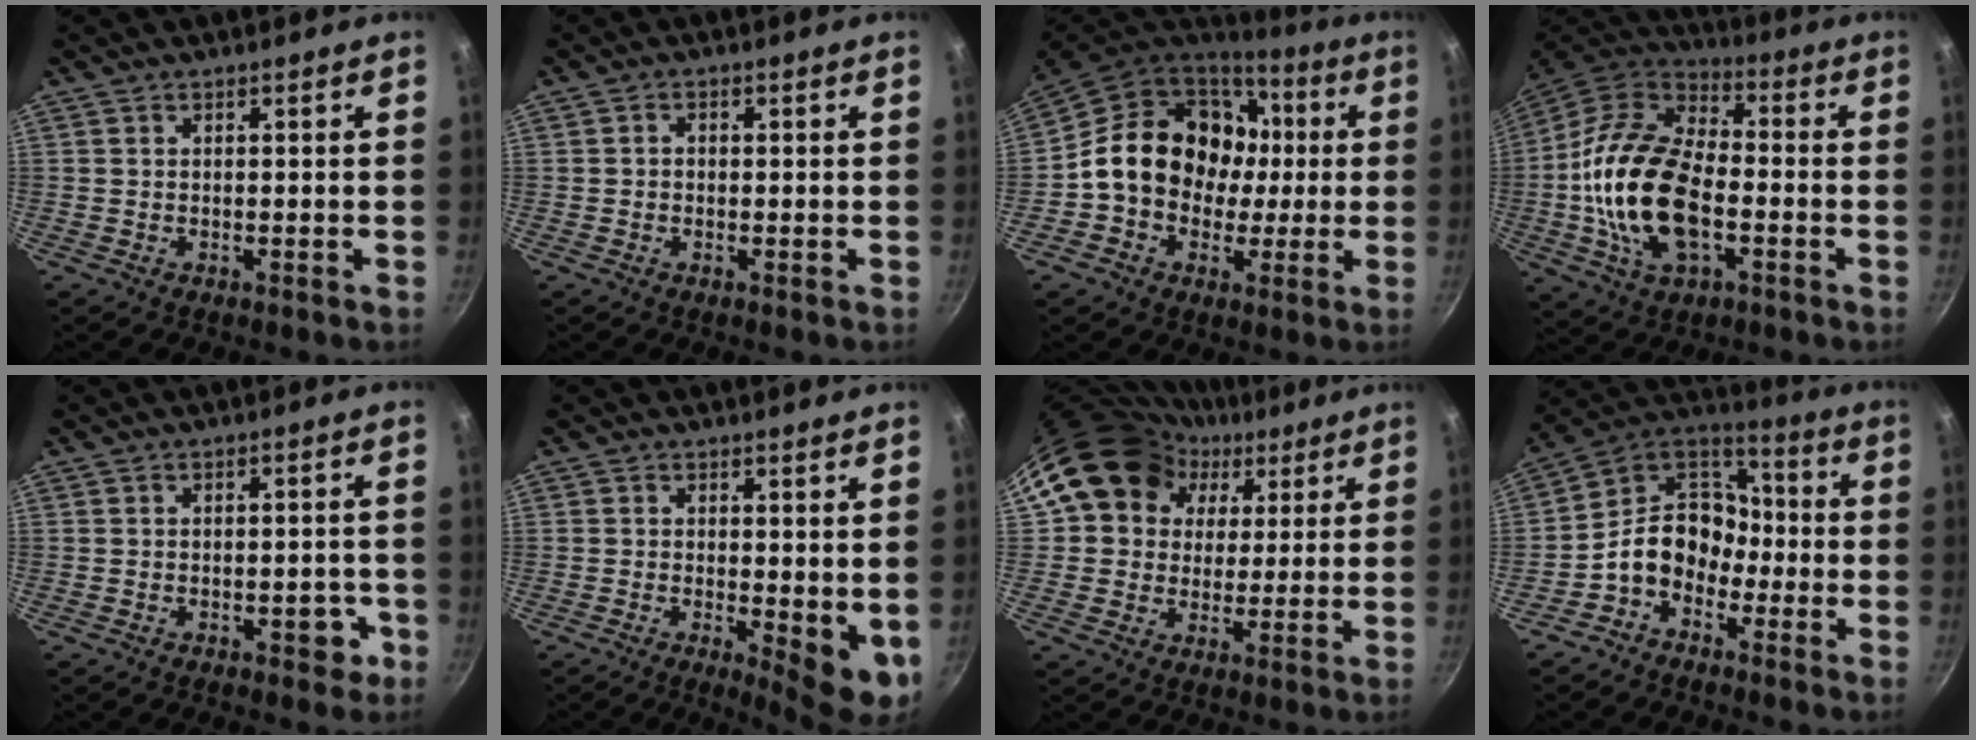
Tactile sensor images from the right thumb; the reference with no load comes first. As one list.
[{"total": 1.2, "force": [-0.1, 1.0, 0.7], "torque": [-0.011, 0.006, -0.004]}, {"total": 19.7, "force": [1.0, 16.2, 11.3], "torque": [-0.158, 0.042, 0.013]}, {"total": 21.7, "force": [-3.4, 12.5, 17.4], "torque": [-0.324, 0.029, -0.071]}, {"total": 4.0, "force": [-1.7, 2.3, 2.9], "torque": [-0.010, 0.018, -0.018]}, {"total": 7.3, "force": [-0.1, 2.8, 6.7], "torque": [-0.078, -0.012, 0.004]}, {"total": 14.2, "force": [5.4, 11.9, 5.4], "torque": [-0.061, 0.006, 0.083]}, {"total": 12.4, "force": [-4.5, 9.5, 6.6], "torque": [-0.066, 0.067, -0.110]}]